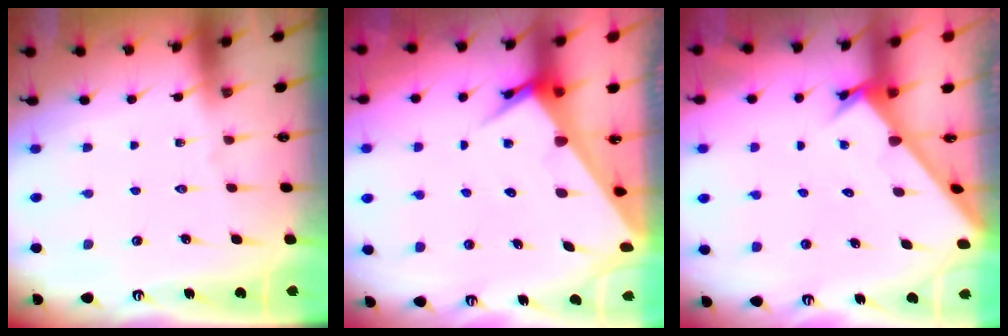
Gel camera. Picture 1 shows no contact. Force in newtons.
{"total": 5.4, "press": 5.4, "slide": 0.5}
{"total": 2.5, "press": 2.5, "slide": 0.2}